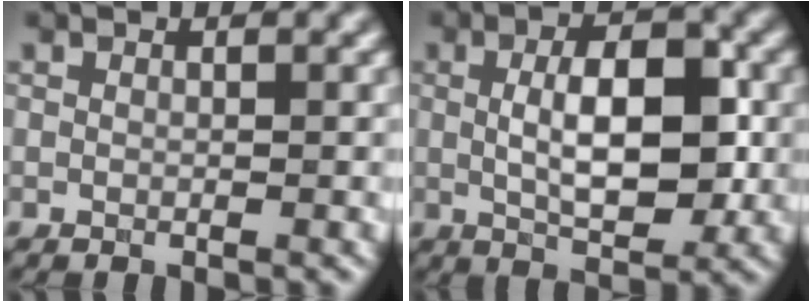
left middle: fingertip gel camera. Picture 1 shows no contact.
{"total": 6.8, "force": [0.2, 2.6, 6.2], "torque": [-0.100, 0.002, 0.001]}